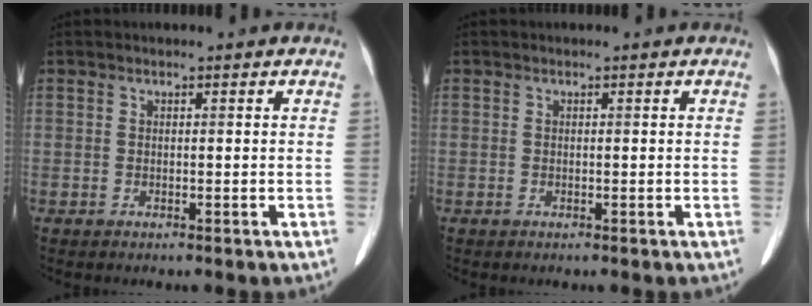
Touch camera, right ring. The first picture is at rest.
{"total": 0.0}